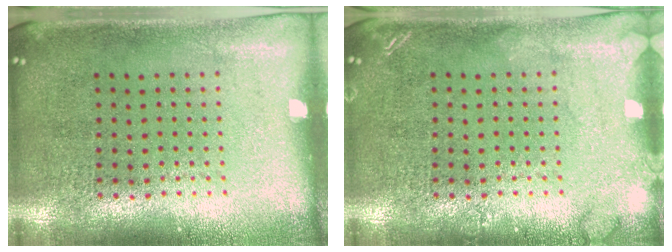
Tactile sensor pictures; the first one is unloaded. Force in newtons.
{"total": 1.5, "press": 1.5, "slide": 0.2}